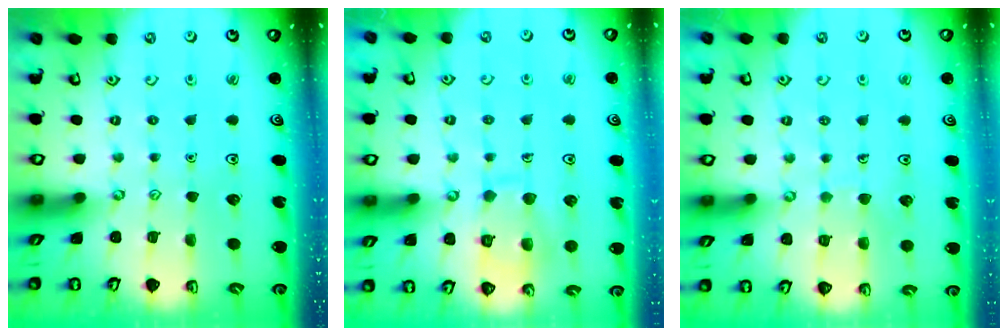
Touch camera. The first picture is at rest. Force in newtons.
{"total": 10.6, "press": 10.6, "slide": 0.9}
{"total": 4.2, "press": 4.2, "slide": 0.3}